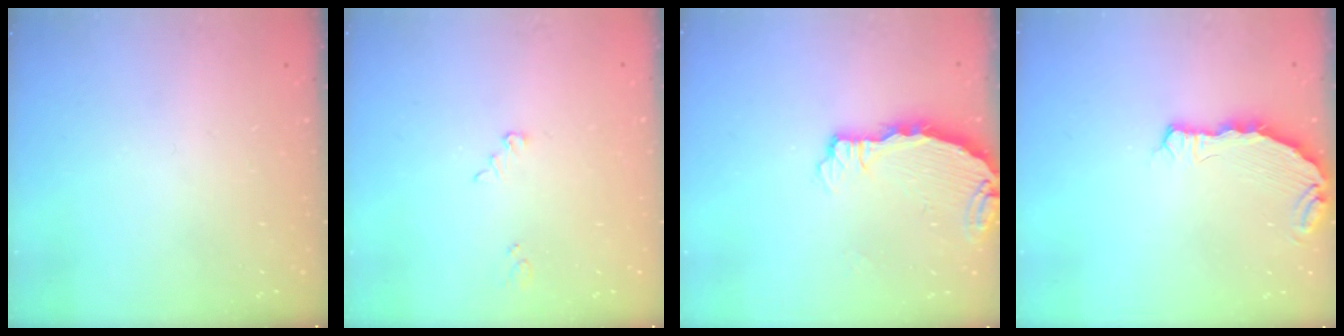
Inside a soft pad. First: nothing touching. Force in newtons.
{"total": 2.5, "press": 2.5, "slide": 0.2}
{"total": 3.7, "press": 3.7, "slide": 0.4}
{"total": 6.8, "press": 5.1, "slide": 4.4}